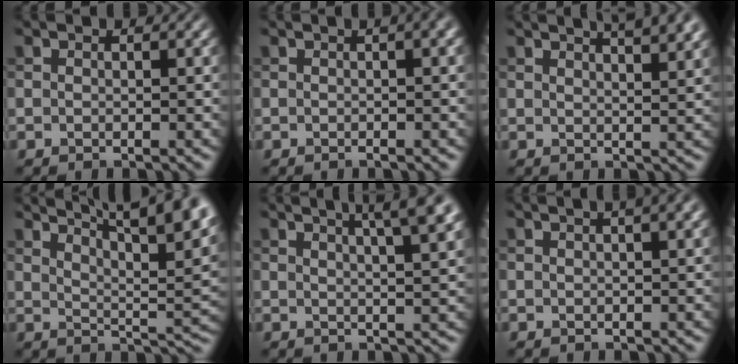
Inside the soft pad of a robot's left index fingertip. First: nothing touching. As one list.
[{"total": 4.7, "force": [0.8, 1.9, 4.3], "torque": [-0.025, 0.017, -0.006]}, {"total": 7.8, "force": [5.2, 2.7, 5.2], "torque": [-0.026, 0.041, 0.038]}, {"total": 14.3, "force": [10.0, 4.2, 9.2], "torque": [-0.097, 0.034, 0.111]}, {"total": 7.6, "force": [4.5, 2.3, 5.7], "torque": [-0.041, 0.038, 0.031]}, {"total": 4.5, "force": [2.3, 1.6, 3.4], "torque": [-0.027, 0.017, 0.010]}]